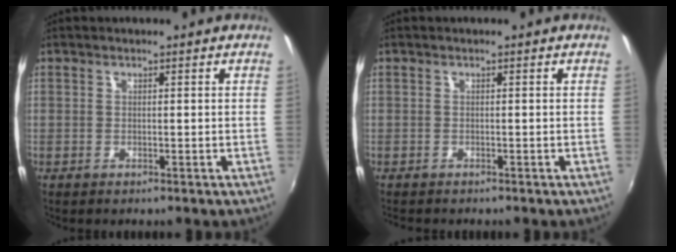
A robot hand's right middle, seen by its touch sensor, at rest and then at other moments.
{"total": 1.4, "force": [-1.3, 0.4, 0.4], "torque": [-0.011, -0.008, -0.021]}